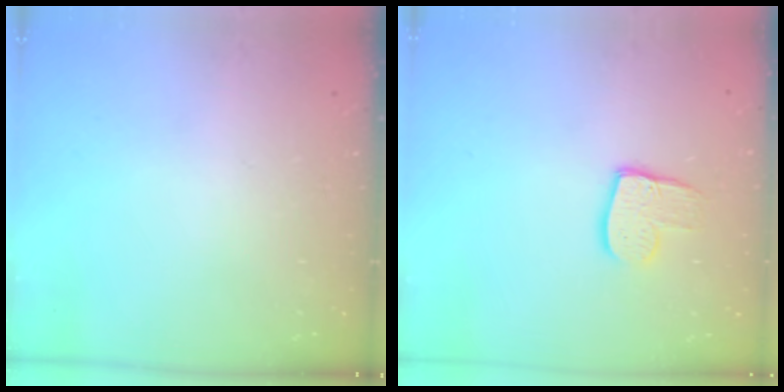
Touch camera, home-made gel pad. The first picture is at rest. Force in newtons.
{"total": 10.0, "press": 9.9, "slide": 0.7}